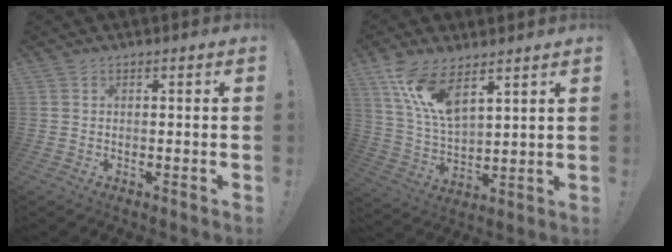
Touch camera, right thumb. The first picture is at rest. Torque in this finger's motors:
{"motor_torque": [0.87, 1.10, 1.20, 0.73, 0.11]}